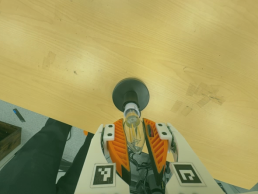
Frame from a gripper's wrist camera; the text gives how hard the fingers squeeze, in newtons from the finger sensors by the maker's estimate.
{"total": 14.4, "left": 16.1, "right": 12.7}